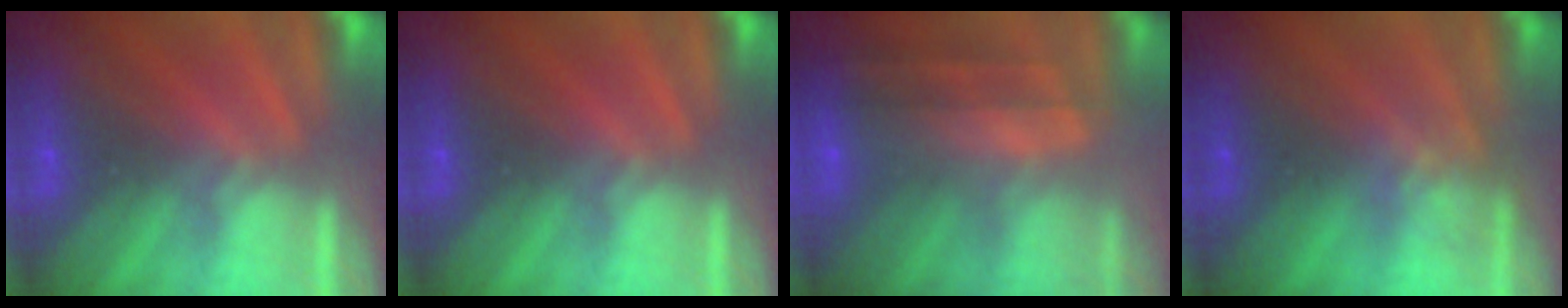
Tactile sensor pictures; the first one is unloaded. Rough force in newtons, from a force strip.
{"total": 0.0}
{"total": 8.0}
{"total": 2.7}